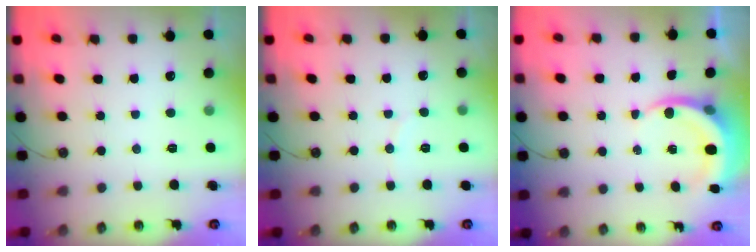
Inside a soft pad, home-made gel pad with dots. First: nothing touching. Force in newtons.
{"total": 2.0, "press": 2.0, "slide": 0.2}
{"total": 5.8, "press": 5.8, "slide": 0.5}